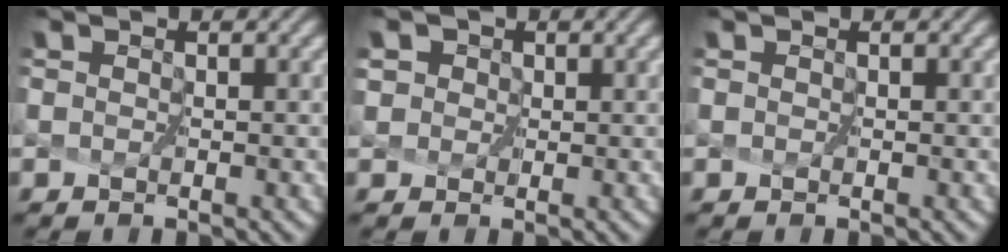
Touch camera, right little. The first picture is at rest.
{"total": 3.7, "force": [1.6, 2.9, 1.7], "torque": [-0.018, 0.028, -0.001]}
{"total": 0.0}